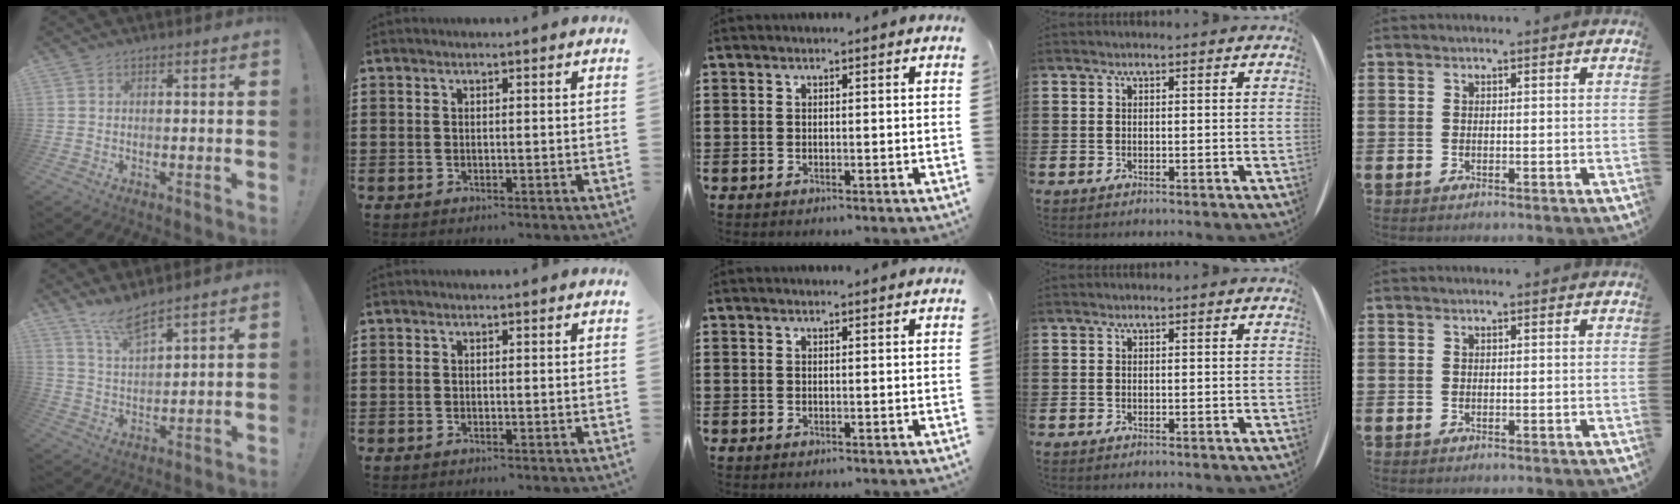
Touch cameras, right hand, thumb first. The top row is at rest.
{"thumb": {"total": 8.1, "force": [6.8, 1.4, 4.2], "torque": [-0.082, -0.038, 0.123]}, "middle": {"total": 0.5, "force": [0.5, 0.0, 0.1], "torque": [0.004, -0.003, 0.008]}}